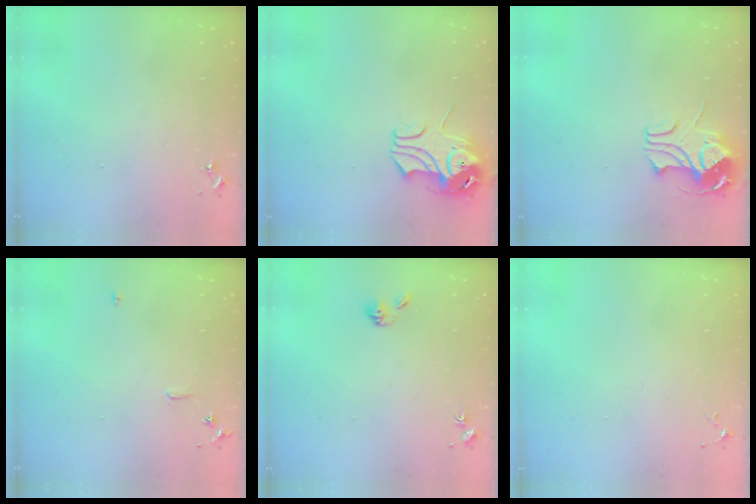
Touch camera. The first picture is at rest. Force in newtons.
{"total": 9.5, "press": 9.4, "slide": 1.2}
{"total": 10.3, "press": 10.2, "slide": 0.9}
{"total": 5.6, "press": 5.6, "slide": 0.6}
{"total": 5.3, "press": 4.7, "slide": 2.3}
{"total": 3.5, "press": 3.5, "slide": 0.5}